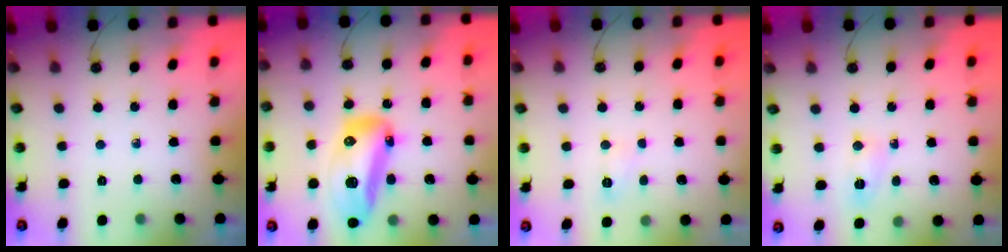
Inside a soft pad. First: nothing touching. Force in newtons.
{"total": 19.4, "press": 18.6, "slide": 5.8}
{"total": 5.5, "press": 5.5, "slide": 0.7}
{"total": 2.9, "press": 2.7, "slide": 1.0}